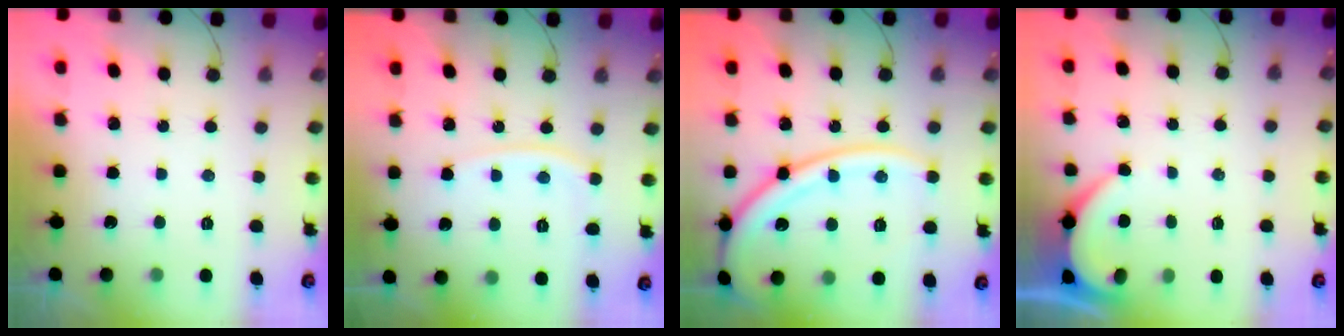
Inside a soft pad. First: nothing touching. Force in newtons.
{"total": 7.3, "press": 7.2, "slide": 0.9}
{"total": 16.8, "press": 16.7, "slide": 2.1}
{"total": 2.3, "press": 2.3, "slide": 0.2}